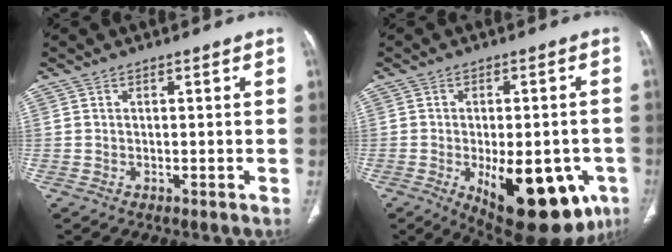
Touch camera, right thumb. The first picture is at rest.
{"total": 21.1, "force": [-7.6, 9.8, 17.0], "torque": [-0.169, -0.001, -0.084]}